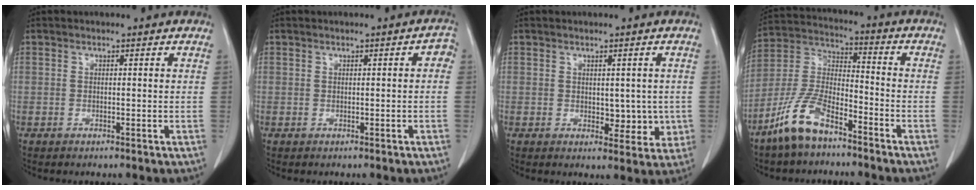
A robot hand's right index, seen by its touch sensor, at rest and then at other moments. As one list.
[{"total": 1.7, "force": [0.0, 0.7, 1.5], "torque": [-0.007, 0.006, -0.002]}, {"total": 4.5, "force": [-0.1, 2.8, 3.5], "torque": [-0.030, -0.003, 0.009]}, {"total": 11.2, "force": [-7.9, 3.6, 7.1], "torque": [-0.163, -0.004, -0.158]}]